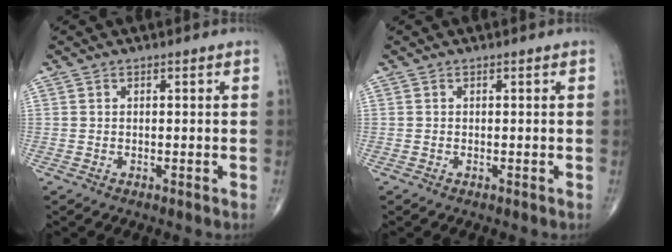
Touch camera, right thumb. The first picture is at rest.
{"total": 0.0}